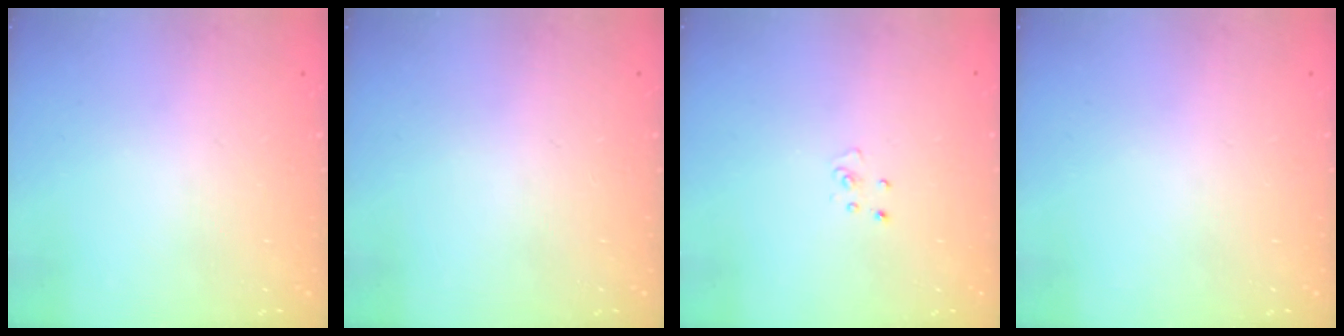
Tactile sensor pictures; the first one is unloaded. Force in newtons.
{"total": 0.0}
{"total": 2.5, "press": 2.5, "slide": 0.3}
{"total": 0.0}